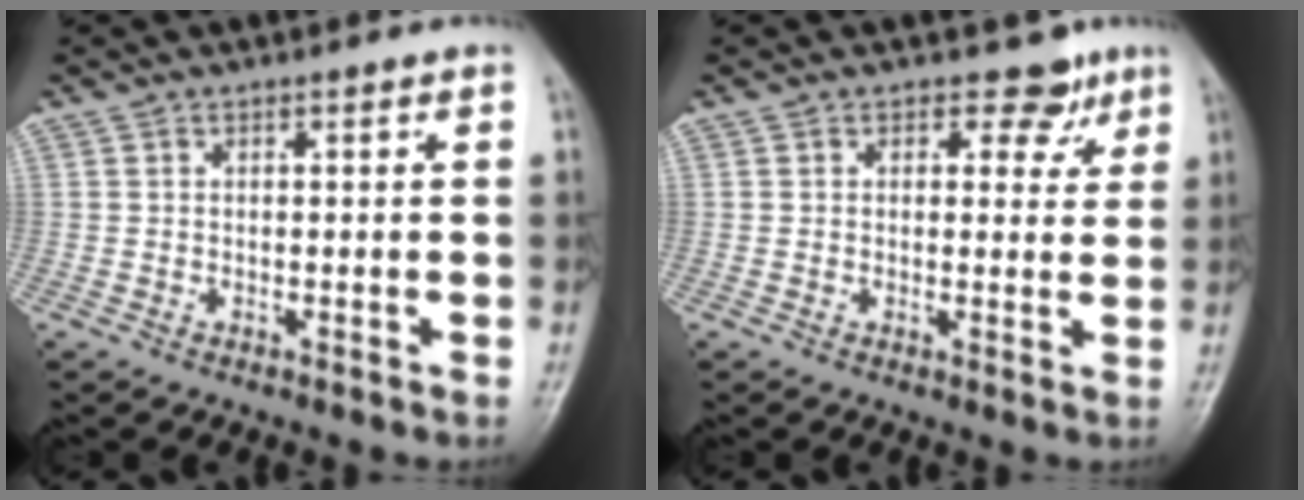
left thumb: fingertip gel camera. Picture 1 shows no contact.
{"total": 4.2, "force": [2.7, 2.8, 1.5], "torque": [0.013, -0.011, 0.032]}